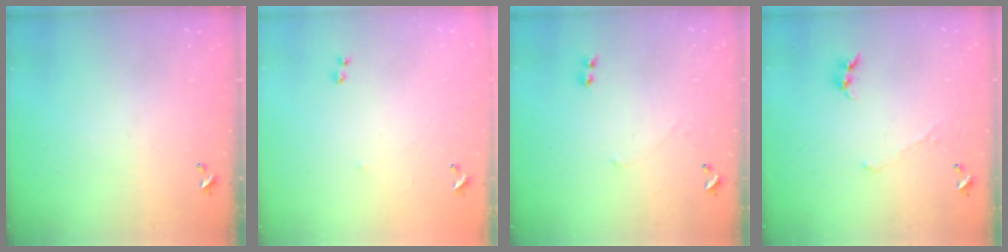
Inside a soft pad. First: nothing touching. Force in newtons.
{"total": 7.4, "press": 7.3, "slide": 0.6}
{"total": 2.4, "press": 2.3, "slide": 0.5}
{"total": 0.8, "press": 0.7, "slide": 0.3}